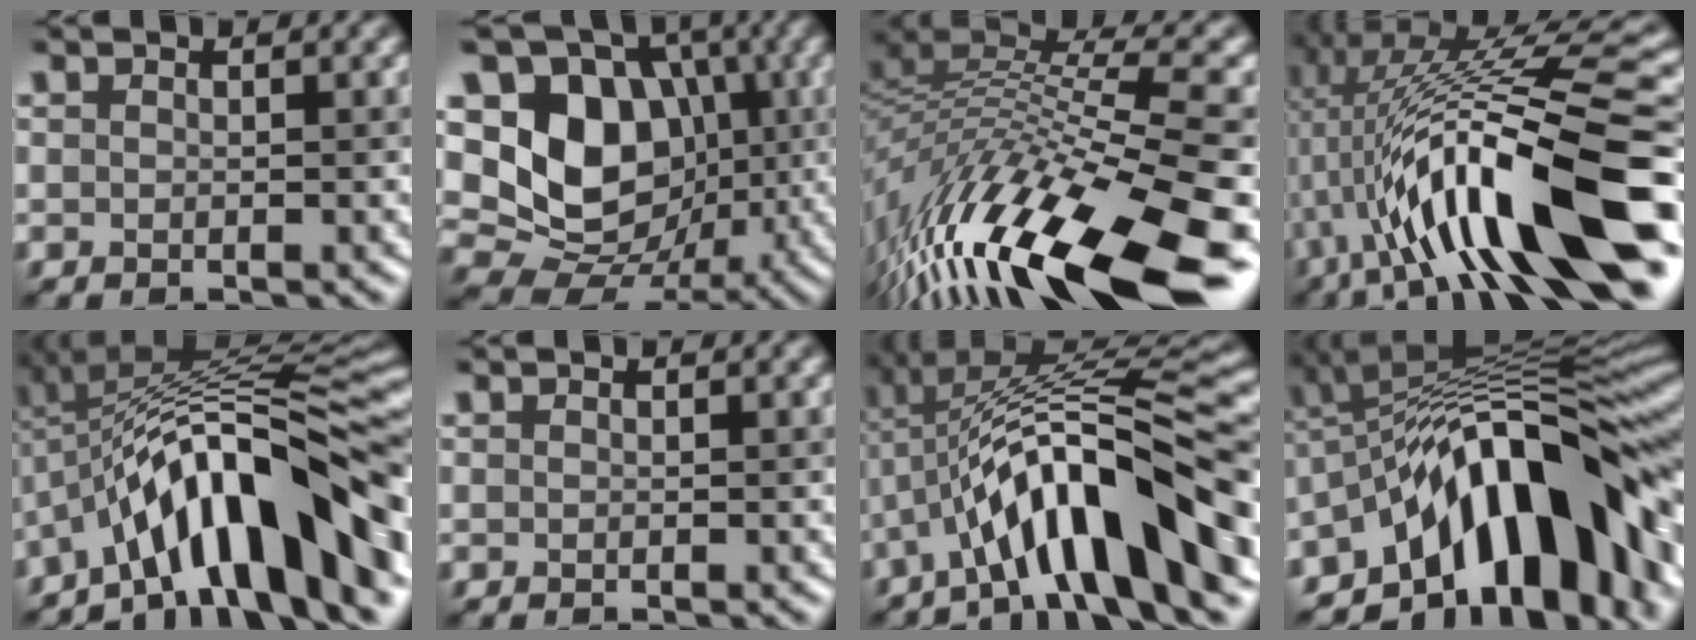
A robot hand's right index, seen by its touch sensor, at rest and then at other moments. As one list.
[{"total": 11.9, "force": [1.0, 9.5, 7.1], "torque": [-0.116, -0.002, 0.000]}, {"total": 15.7, "force": [-6.7, 3.8, 13.7], "torque": [-0.263, 0.021, -0.119]}, {"total": 15.0, "force": [-1.9, 4.0, 14.3], "torque": [-0.223, 0.026, -0.029]}, {"total": 13.2, "force": [-4.9, 4.0, 11.6], "torque": [-0.169, 0.024, -0.084]}, {"total": 0.0}, {"total": 13.4, "force": [-3.4, 3.5, 12.5], "torque": [-0.196, 0.028, -0.053]}, {"total": 15.6, "force": [-5.0, 6.9, 13.1], "torque": [-0.147, 0.039, -0.096]}]